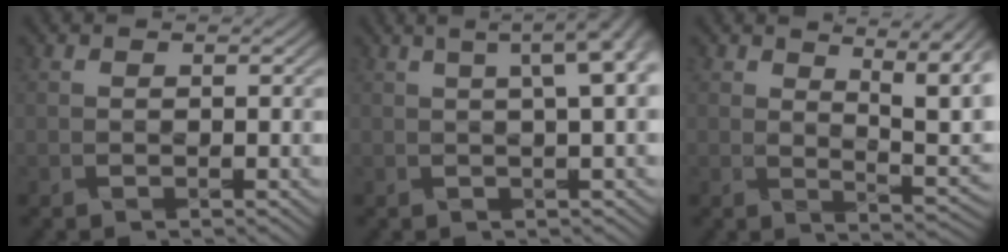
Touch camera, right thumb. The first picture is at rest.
{"total": 7.9, "force": [2.5, 2.5, 7.0], "torque": [-0.060, 0.040, 0.016]}
{"total": 7.4, "force": [3.8, 2.5, 5.8], "torque": [-0.099, -0.001, 0.062]}